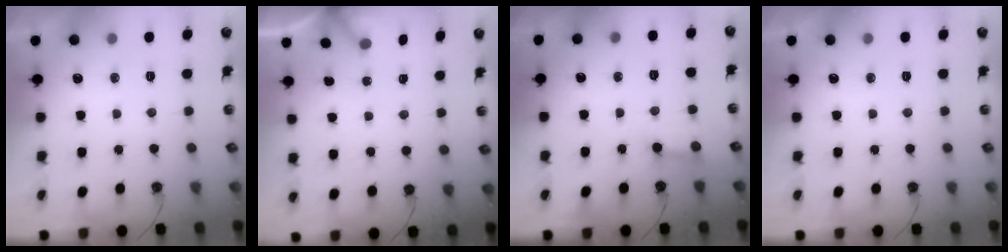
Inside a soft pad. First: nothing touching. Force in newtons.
{"total": 2.8, "press": 2.8, "slide": 0.3}
{"total": 4.2, "press": 4.2, "slide": 0.3}
{"total": 0.0}